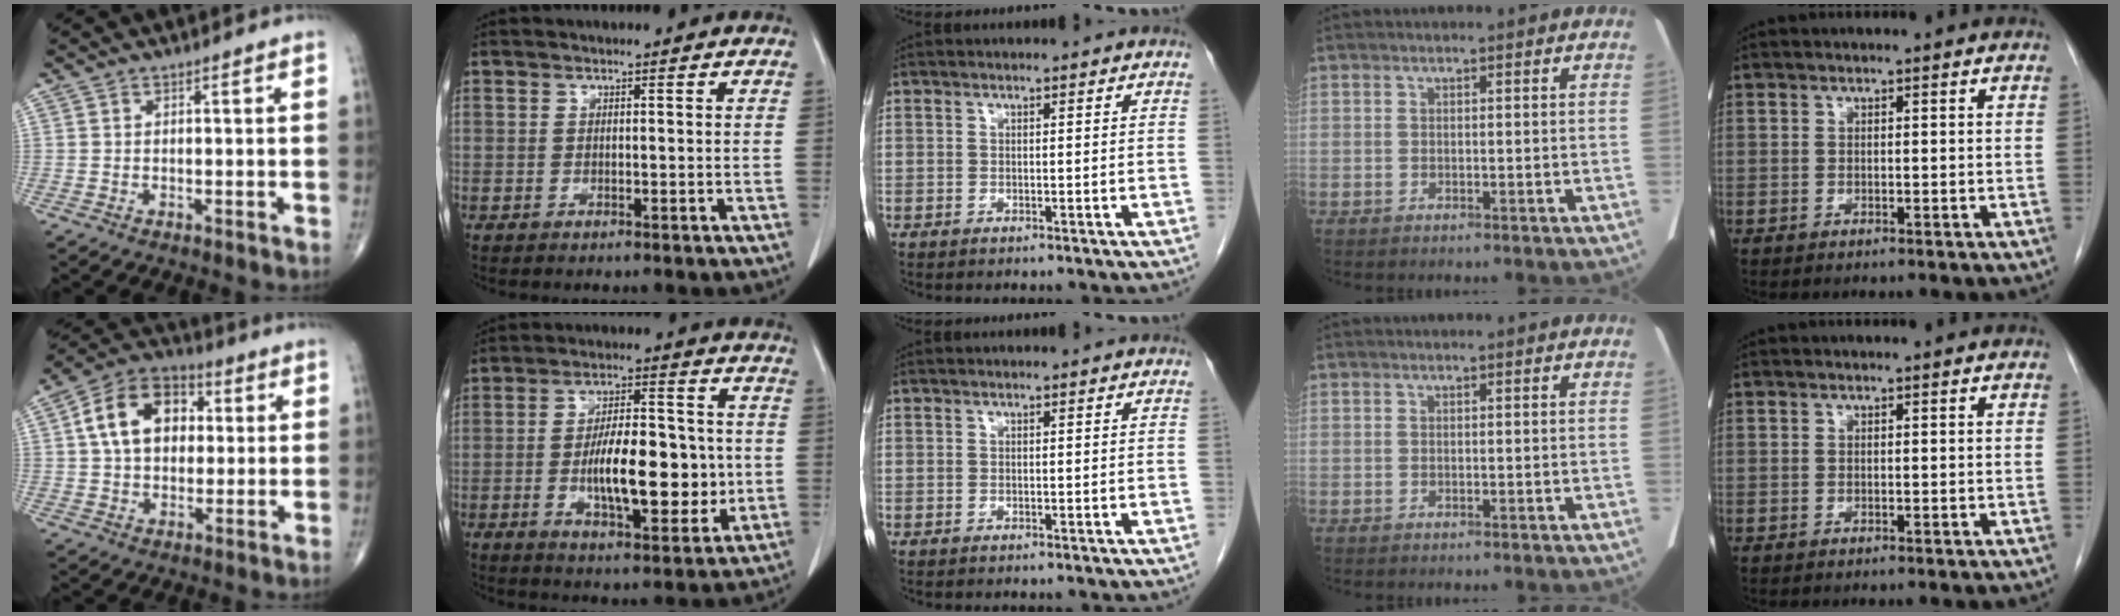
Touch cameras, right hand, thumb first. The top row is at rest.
{"thumb": {"total": 14.2, "force": [2.7, 9.9, 9.9], "torque": [-0.139, 0.018, 0.035]}, "index": {"total": 14.1, "force": [-1.6, 5.1, 13.1], "torque": [-0.217, 0.010, -0.021]}}